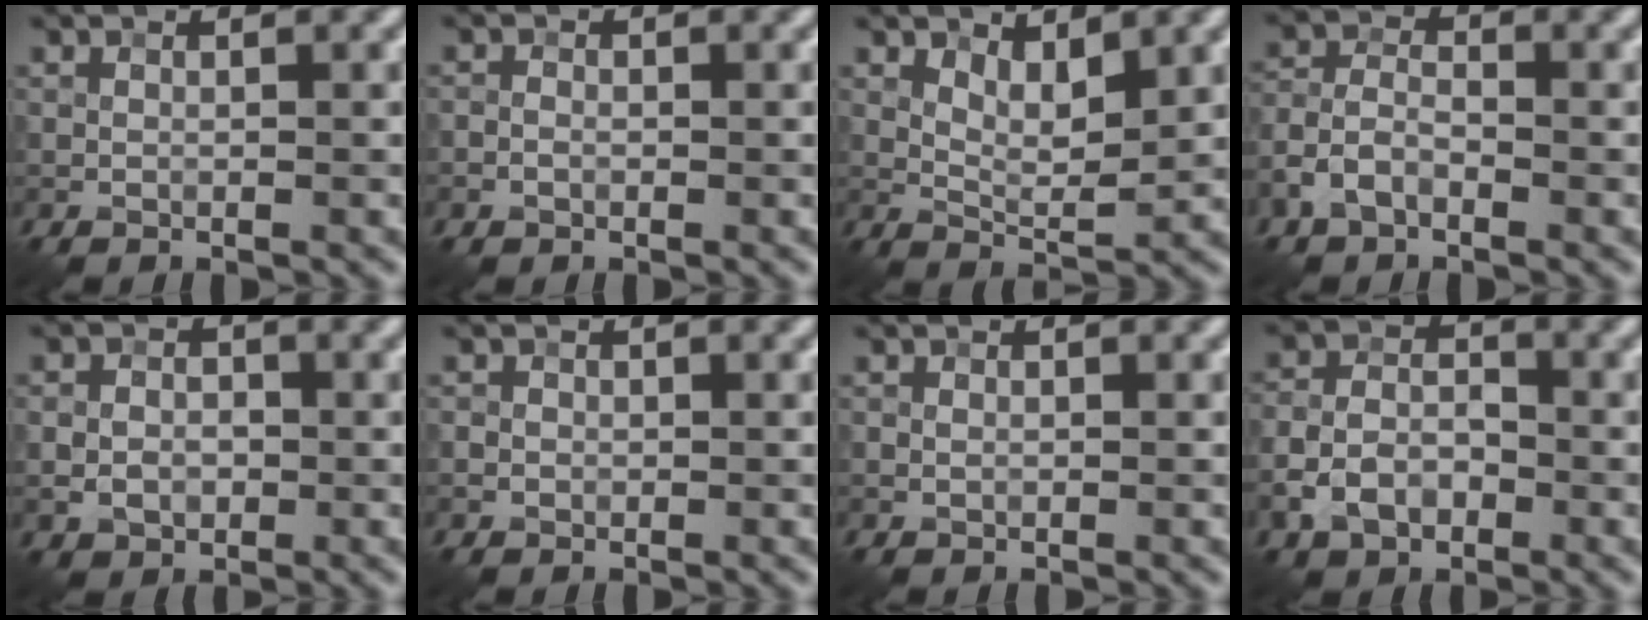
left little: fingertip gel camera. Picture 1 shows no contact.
{"total": 0.9, "force": [-0.3, 0.7, 0.4], "torque": [-0.008, 0.001, -0.010]}
{"total": 3.2, "force": [1.7, 1.4, 2.3], "torque": [-0.041, -0.006, 0.031]}
{"total": 3.2, "force": [-1.8, 1.9, 1.8], "torque": [-0.037, 0.007, -0.046]}
{"total": 2.7, "force": [-0.4, 2.2, 1.4], "torque": [-0.011, -0.002, -0.014]}
{"total": 1.0, "force": [-0.1, 1.0, 0.2], "torque": [0.005, -0.002, -0.001]}
{"total": 0.6, "force": [0.0, 0.5, 0.3], "torque": [-0.003, -0.002, -0.002]}
{"total": 4.4, "force": [-2.1, 3.1, 2.3], "torque": [-0.044, 0.001, -0.043]}